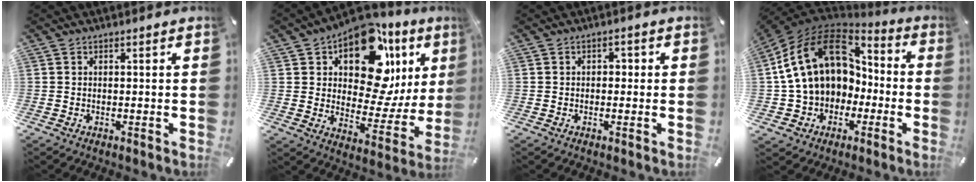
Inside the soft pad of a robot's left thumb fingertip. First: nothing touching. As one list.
[{"total": 18.1, "force": [10.1, 10.3, 11.0], "torque": [-0.154, -0.080, 0.171]}, {"total": 1.4, "force": [-0.6, 1.0, 0.8], "torque": [-0.015, 0.009, -0.015]}, {"total": 18.8, "force": [2.7, 14.7, 11.4], "torque": [-0.230, 0.007, 0.053]}]